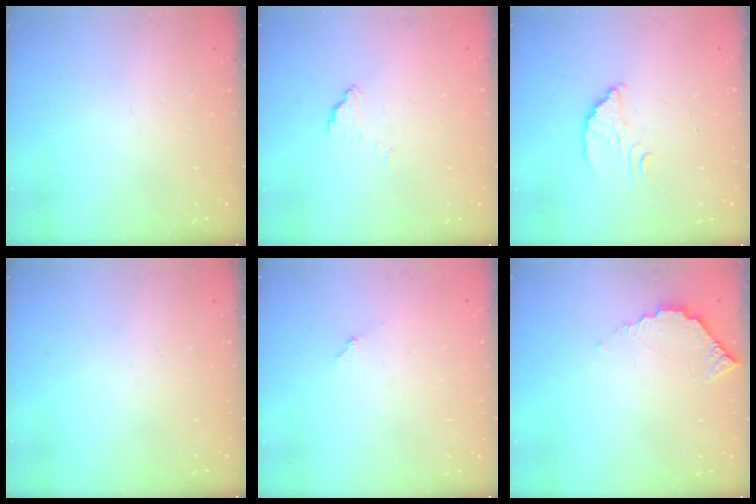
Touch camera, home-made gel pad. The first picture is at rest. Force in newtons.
{"total": 2.9, "press": 2.9, "slide": 0.4}
{"total": 2.6, "press": 2.6, "slide": 0.1}
{"total": 0.0}
{"total": 5.4, "press": 5.4, "slide": 0.2}
{"total": 4.8, "press": 4.8, "slide": 0.3}